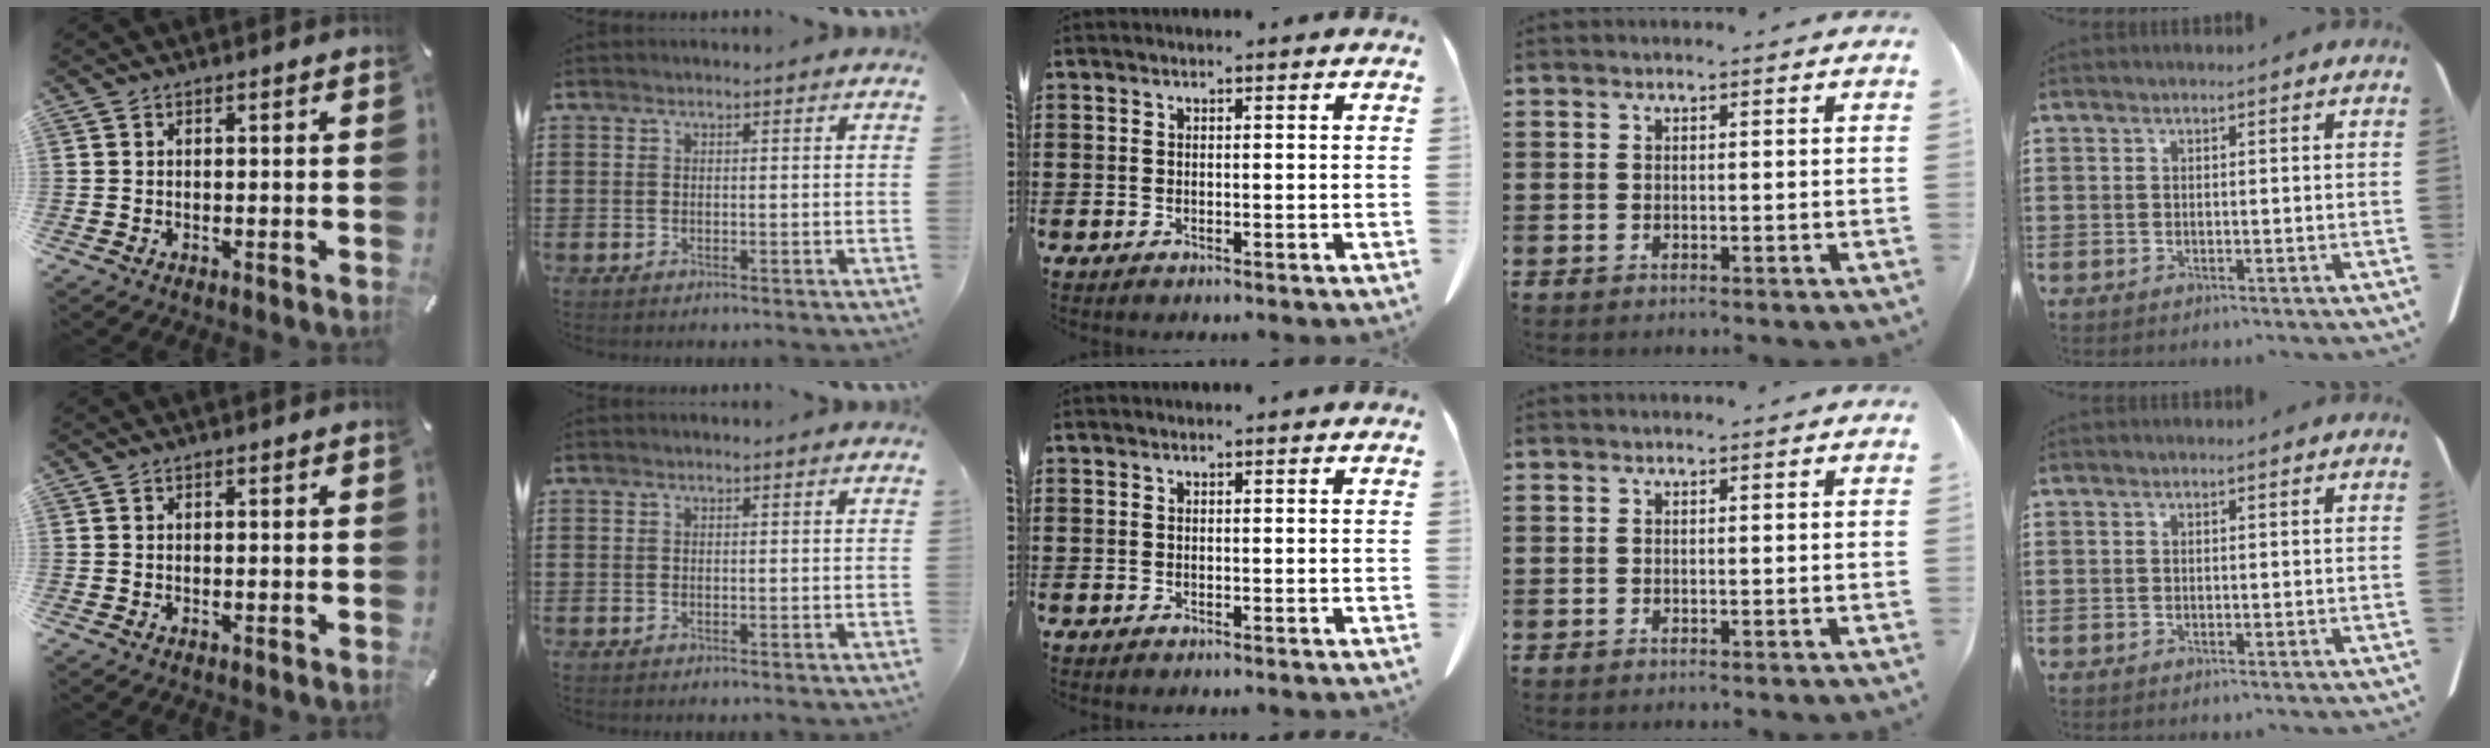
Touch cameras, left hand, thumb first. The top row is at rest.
{}